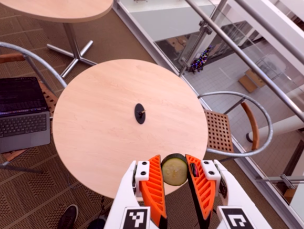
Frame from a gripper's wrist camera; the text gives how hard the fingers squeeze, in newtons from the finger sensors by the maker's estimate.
{"total": 7.6, "left": 7.4, "right": 7.8}